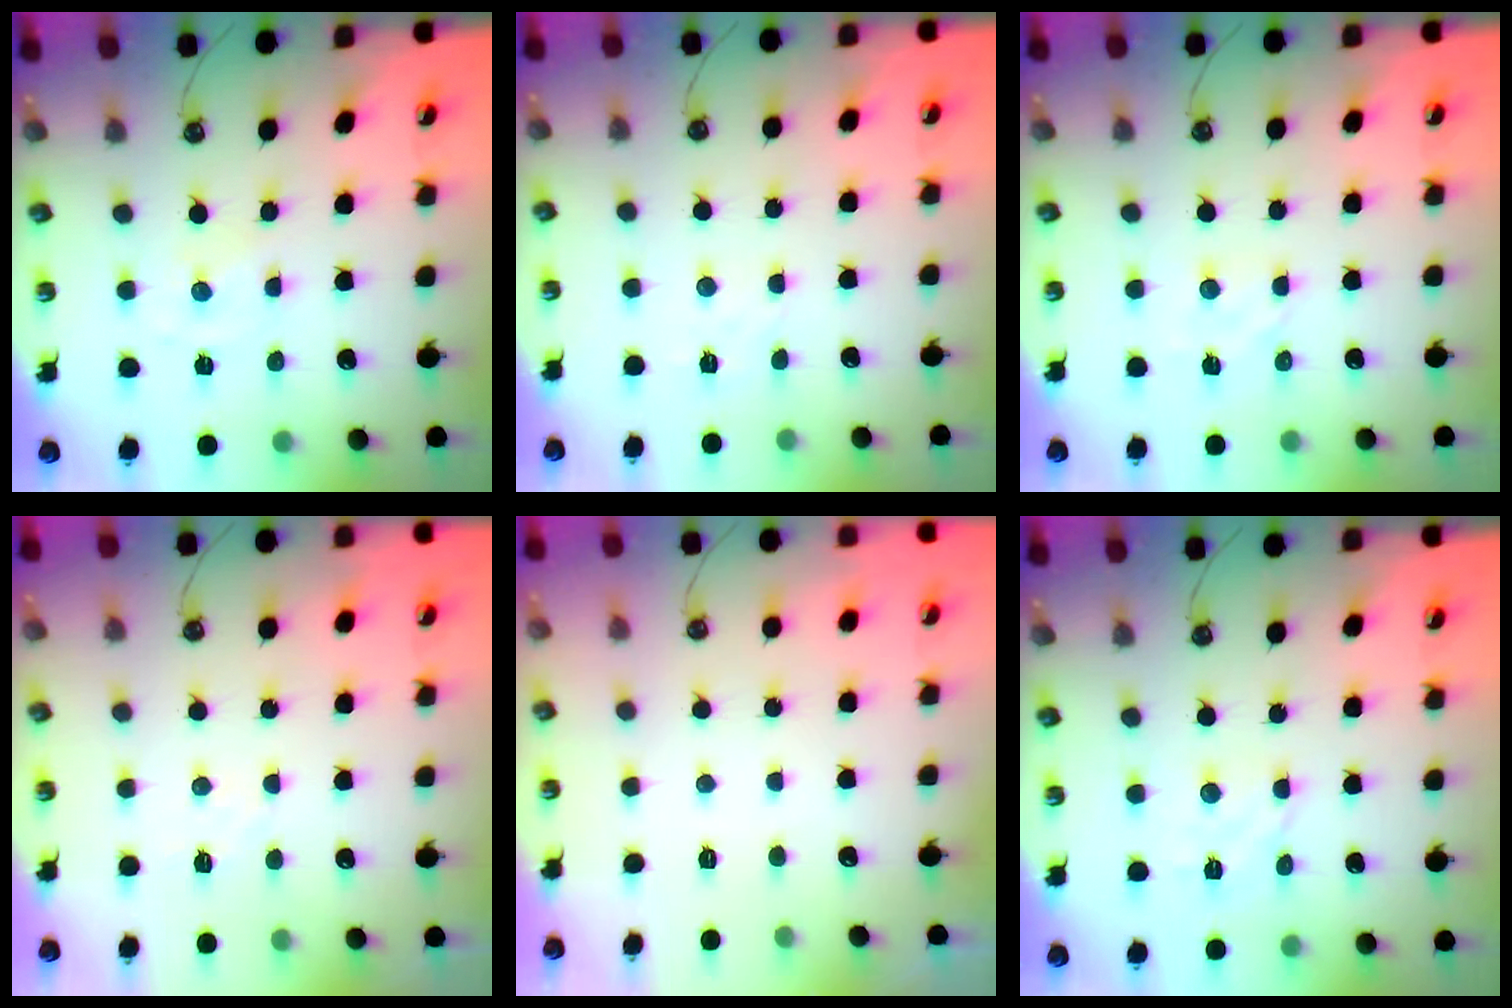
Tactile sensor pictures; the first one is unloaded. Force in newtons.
{"total": 1.6, "press": 1.5, "slide": 0.4}
{"total": 2.5, "press": 2.4, "slide": 0.4}
{"total": 4.5, "press": 4.5, "slide": 0.7}
{"total": 0.0}
{"total": 2.9, "press": 2.8, "slide": 0.3}